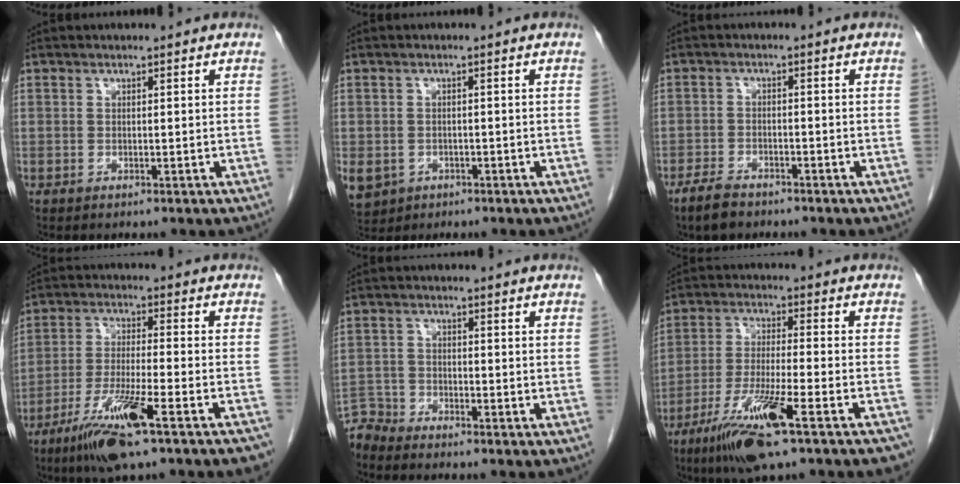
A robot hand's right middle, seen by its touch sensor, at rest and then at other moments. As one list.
[{"total": 10.0, "force": [-4.0, 8.4, 3.5], "torque": [-0.112, 0.000, -0.051]}, {"total": 4.0, "force": [-3.2, 1.5, 1.8], "torque": [-0.039, -0.001, -0.055]}, {"total": 14.0, "force": [-8.9, 0.7, 10.8], "torque": [-0.177, -0.030, -0.155]}, {"total": 4.1, "force": [-4.0, 0.1, -0.8], "torque": [0.022, -0.006, -0.079]}, {"total": 15.2, "force": [-9.4, 0.9, 11.9], "torque": [-0.193, -0.034, -0.164]}]